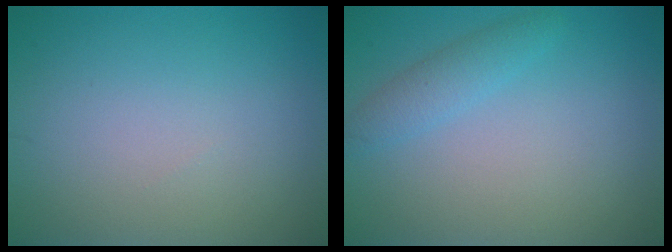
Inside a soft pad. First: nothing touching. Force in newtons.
{"total": 1.9, "press": 1.9, "slide": 0.1}